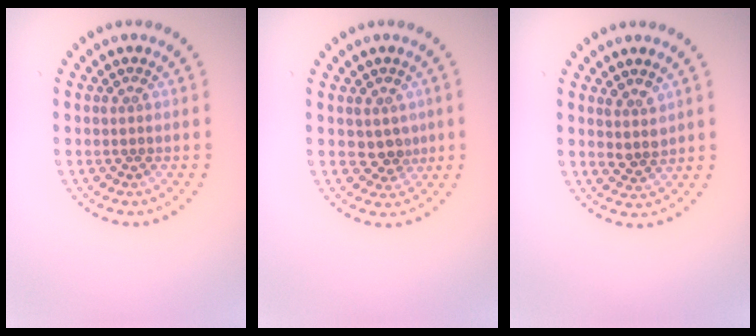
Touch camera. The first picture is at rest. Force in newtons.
{"total": 2.0, "press": 1.6, "slide": 1.2}
{"total": 1.8, "press": 1.5, "slide": 1.0}